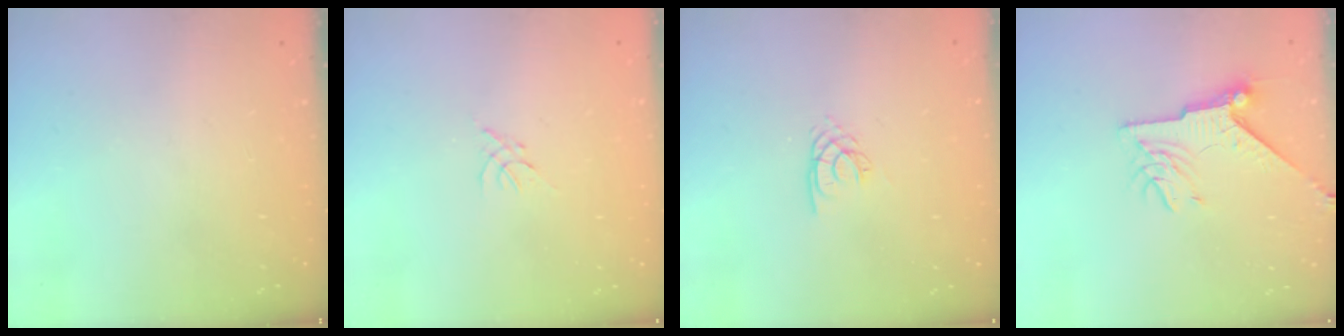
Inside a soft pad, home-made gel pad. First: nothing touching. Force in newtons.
{"total": 0.0}
{"total": 2.1, "press": 2.1, "slide": 0.3}
{"total": 8.3, "press": 8.2, "slide": 0.8}